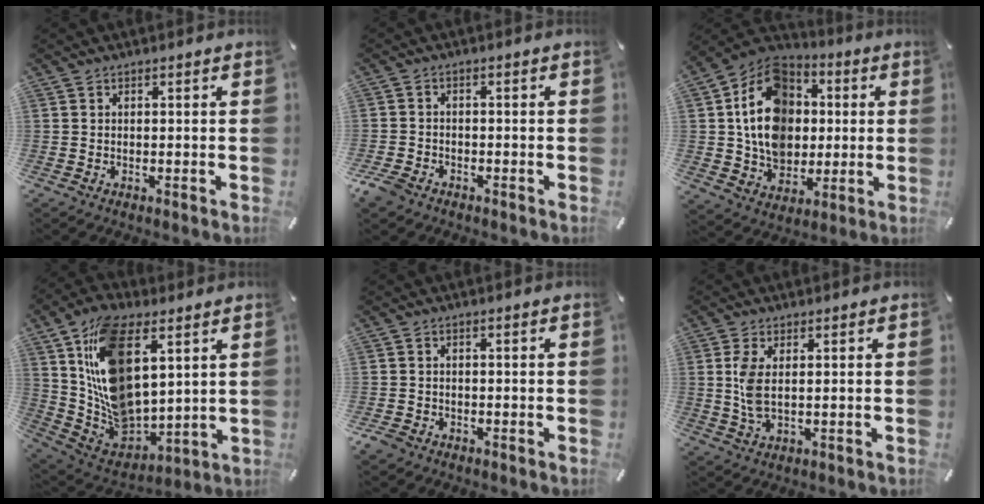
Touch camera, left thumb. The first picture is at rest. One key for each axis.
{"total": 3.4, "fx": -2.5, "fy": 1.9, "fz": 1.2, "tx": -0.038, "ty": 0.009, "tz": -0.052}
{"total": 17.1, "fx": 0.9, "fy": 14.5, "fz": 9.0, "tx": -0.167, "ty": 0.001, "tz": 0.021}
{"total": 19.2, "fx": 7.7, "fy": 11.5, "fz": 13.3, "tx": -0.281, "ty": -0.042, "tz": 0.141}
{"total": 2.2, "fx": -1.5, "fy": 1.5, "fz": 0.7, "tx": -0.018, "ty": 0.006, "tz": -0.032}
{"total": 6.2, "fx": 0.9, "fy": 2.6, "fz": 5.6, "tx": -0.130, "ty": 0.000, "tz": 0.010}